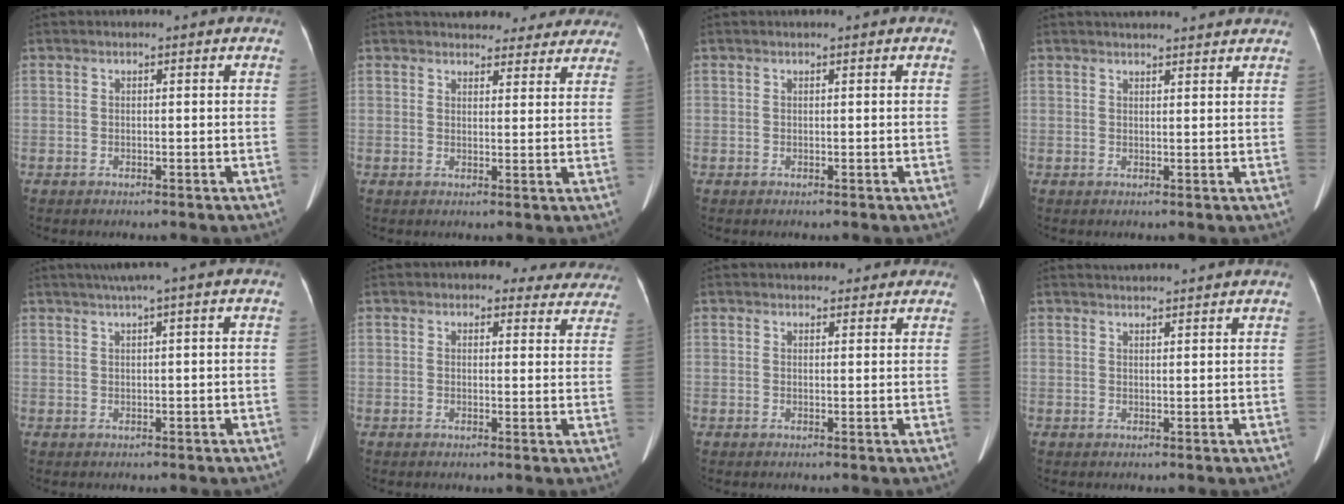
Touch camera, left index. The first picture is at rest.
{"total": 14.7, "force": [13.2, 5.2, 3.8], "torque": [-0.020, 0.013, 0.145]}
{"total": 0.0}
{"total": 9.3, "force": [8.7, 1.1, 3.3], "torque": [-0.041, 0.026, 0.097]}
{"total": 3.3, "force": [1.8, -0.7, 2.6], "torque": [-0.051, 0.016, 0.036]}
{"total": 10.3, "force": [9.3, 4.2, 1.7], "torque": [0.023, -0.005, 0.076]}
{"total": 6.1, "force": [5.3, 2.5, 1.6], "torque": [-0.004, 0.016, 0.058]}
{"total": 4.9, "force": [4.8, -0.6, 1.2], "torque": [-0.016, 0.027, 0.063]}